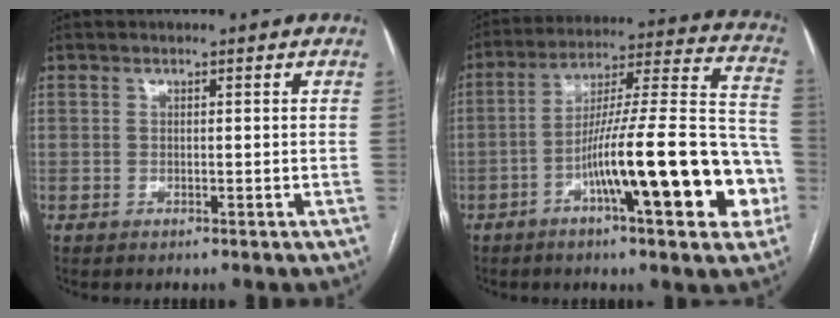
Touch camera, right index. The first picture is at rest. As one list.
[{"total": 21.5, "force": [-7.6, 2.8, 19.9], "torque": [-0.256, 0.024, -0.112]}]